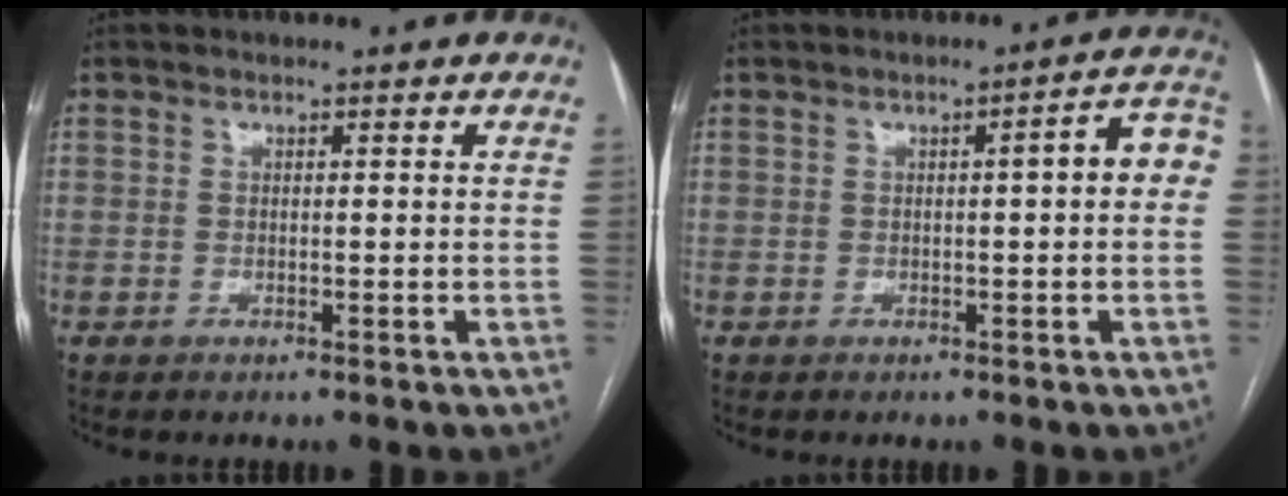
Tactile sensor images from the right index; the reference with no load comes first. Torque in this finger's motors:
{"motor_torque": [0.44, 0.24, 0.11, 0.04]}